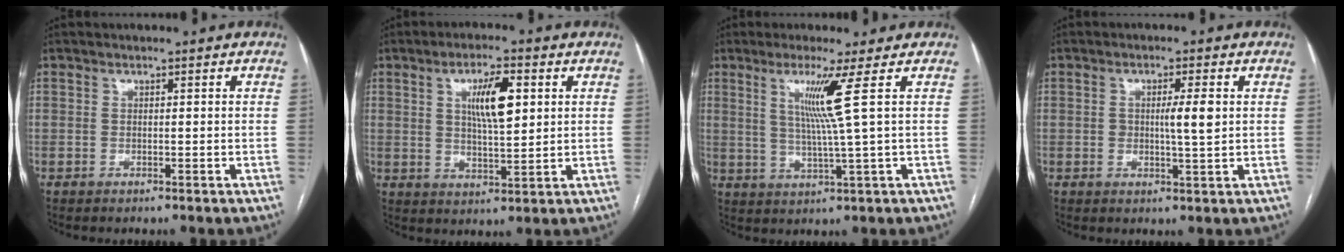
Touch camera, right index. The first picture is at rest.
{"total": 7.8, "force": [2.3, 1.9, 7.2], "torque": [-0.126, 0.004, 0.043]}
{"total": 6.6, "force": [2.3, -2.5, 5.6], "torque": [-0.112, -0.014, 0.052]}
{"total": 4.0, "force": [0.5, 0.4, 3.9], "torque": [-0.064, -0.003, 0.007]}